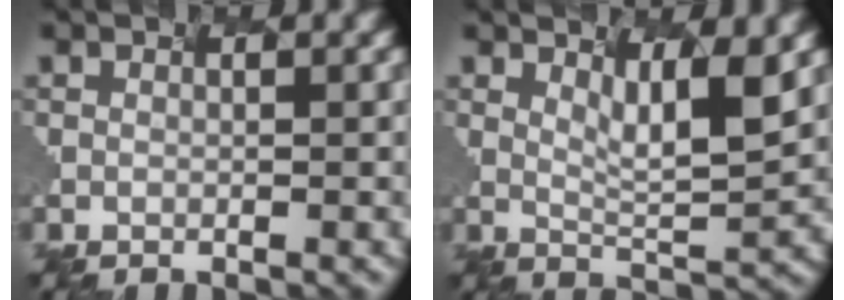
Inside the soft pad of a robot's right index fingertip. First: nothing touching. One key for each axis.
{"total": 2.4, "fx": 1.4, "fy": -0.4, "fz": 1.9, "tx": -0.066, "ty": -0.022, "tz": 0.054}